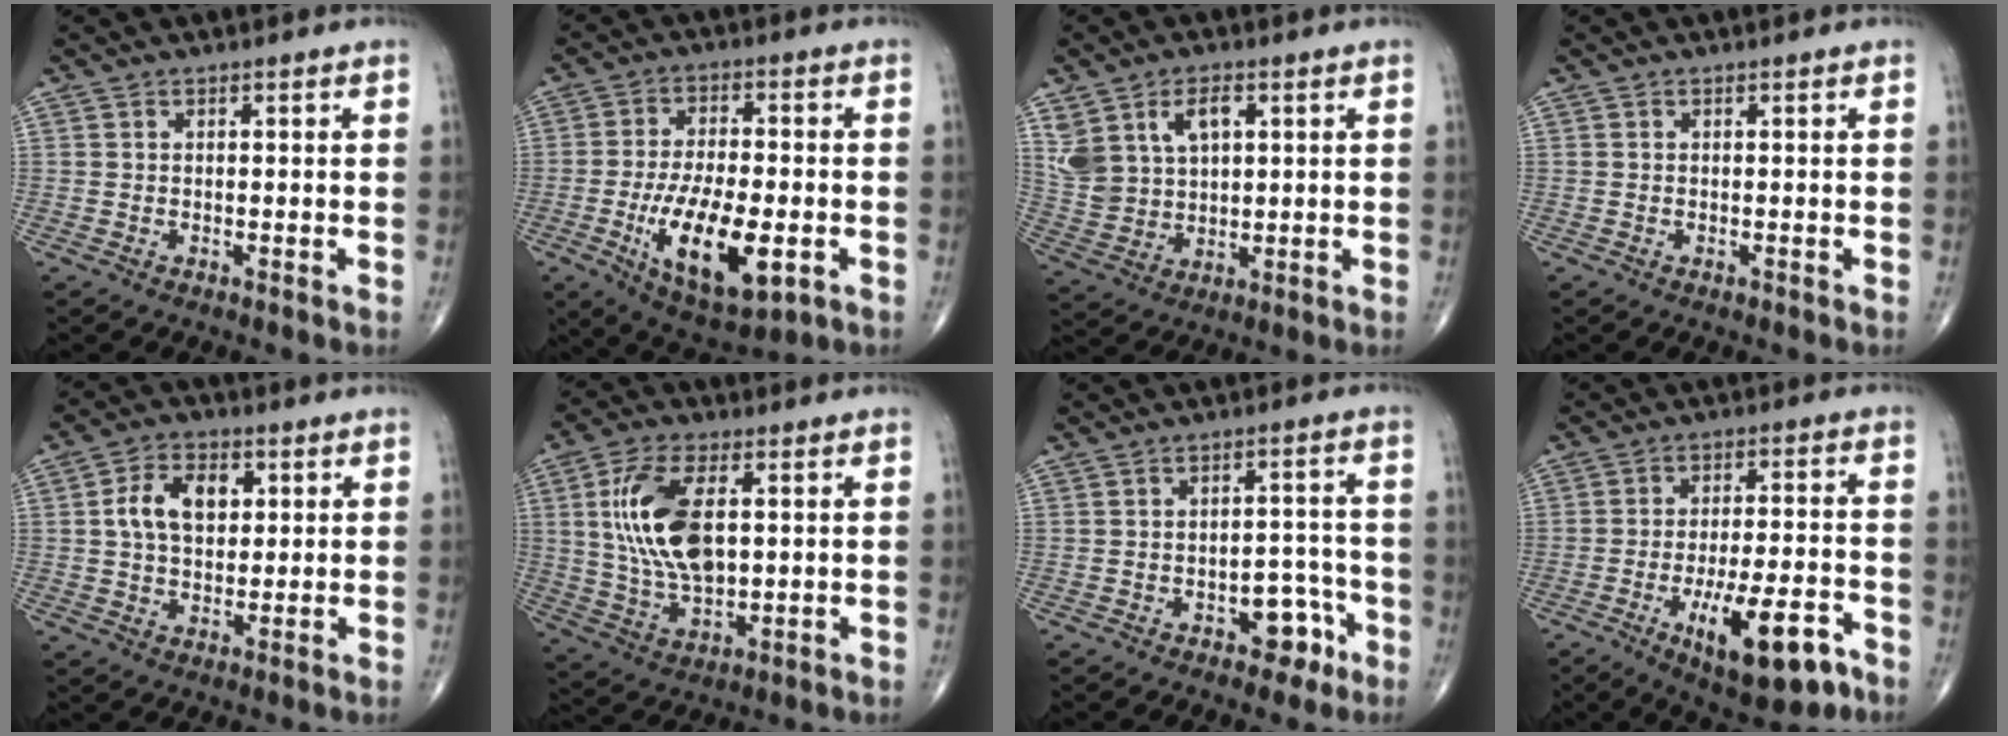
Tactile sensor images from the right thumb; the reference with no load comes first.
{"total": 16.2, "force": [-4.7, 6.8, 14.0], "torque": [-0.233, 0.003, -0.066]}
{"total": 10.0, "force": [4.1, 6.4, 6.5], "torque": [-0.116, -0.008, 0.089]}
{"total": 0.0}
{"total": 9.3, "force": [2.1, 6.1, 6.7], "torque": [-0.101, 0.004, 0.033]}
{"total": 15.2, "force": [2.7, 7.8, 12.8], "torque": [-0.249, -0.005, 0.056]}
{"total": 6.6, "force": [-3.5, 3.8, 4.1], "torque": [-0.026, 0.039, -0.045]}
{"total": 15.1, "force": [-7.2, 5.2, 12.2], "torque": [-0.182, 0.029, -0.102]}